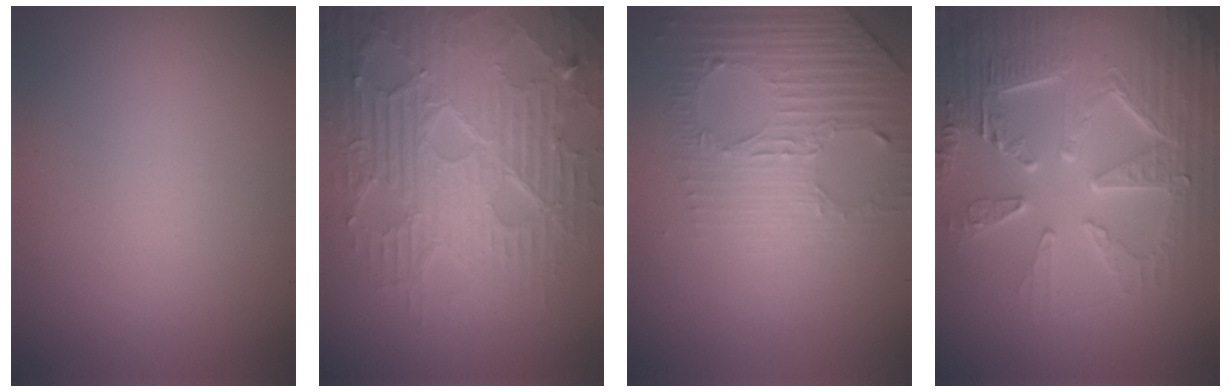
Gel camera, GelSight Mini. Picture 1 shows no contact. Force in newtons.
{"total": 10.2, "press": 6.6, "slide": 7.8}
{"total": 4.4, "press": 3.1, "slide": 3.1}
{"total": 9.2, "press": 6.6, "slide": 6.4}